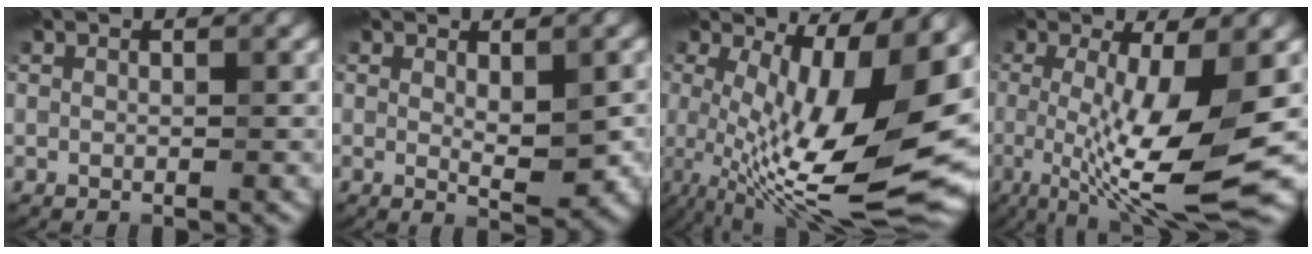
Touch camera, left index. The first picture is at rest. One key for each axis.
{"total": 3.5, "fx": 0.0, "fy": 1.4, "fz": 3.2, "tx": -0.051, "ty": -0.004, "tz": 0.008}
{"total": 13.3, "fx": 0.1, "fy": 4.0, "fz": 12.7, "tx": -0.202, "ty": -0.017, "tz": 0.011}
{"total": 9.4, "fx": -1.3, "fy": 1.9, "fz": 9.1, "tx": -0.158, "ty": -0.022, "tz": -0.018}